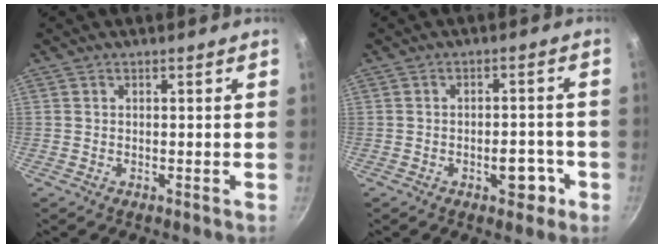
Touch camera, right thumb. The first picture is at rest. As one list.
[{"total": 5.3, "force": [-2.2, 2.9, 3.9], "torque": [-0.029, 0.019, -0.027]}]